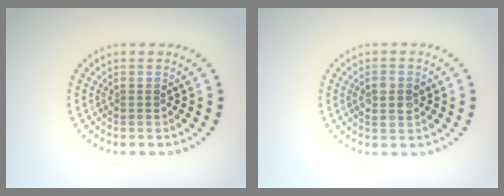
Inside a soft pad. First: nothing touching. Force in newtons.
{"total": 1.9, "press": 1.9, "slide": 0.2}